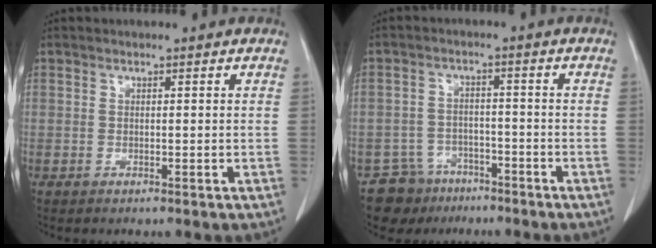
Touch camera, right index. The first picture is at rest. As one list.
[{"total": 6.3, "force": [-4.5, 4.4, -0.4], "torque": [0.013, 0.017, -0.070]}]